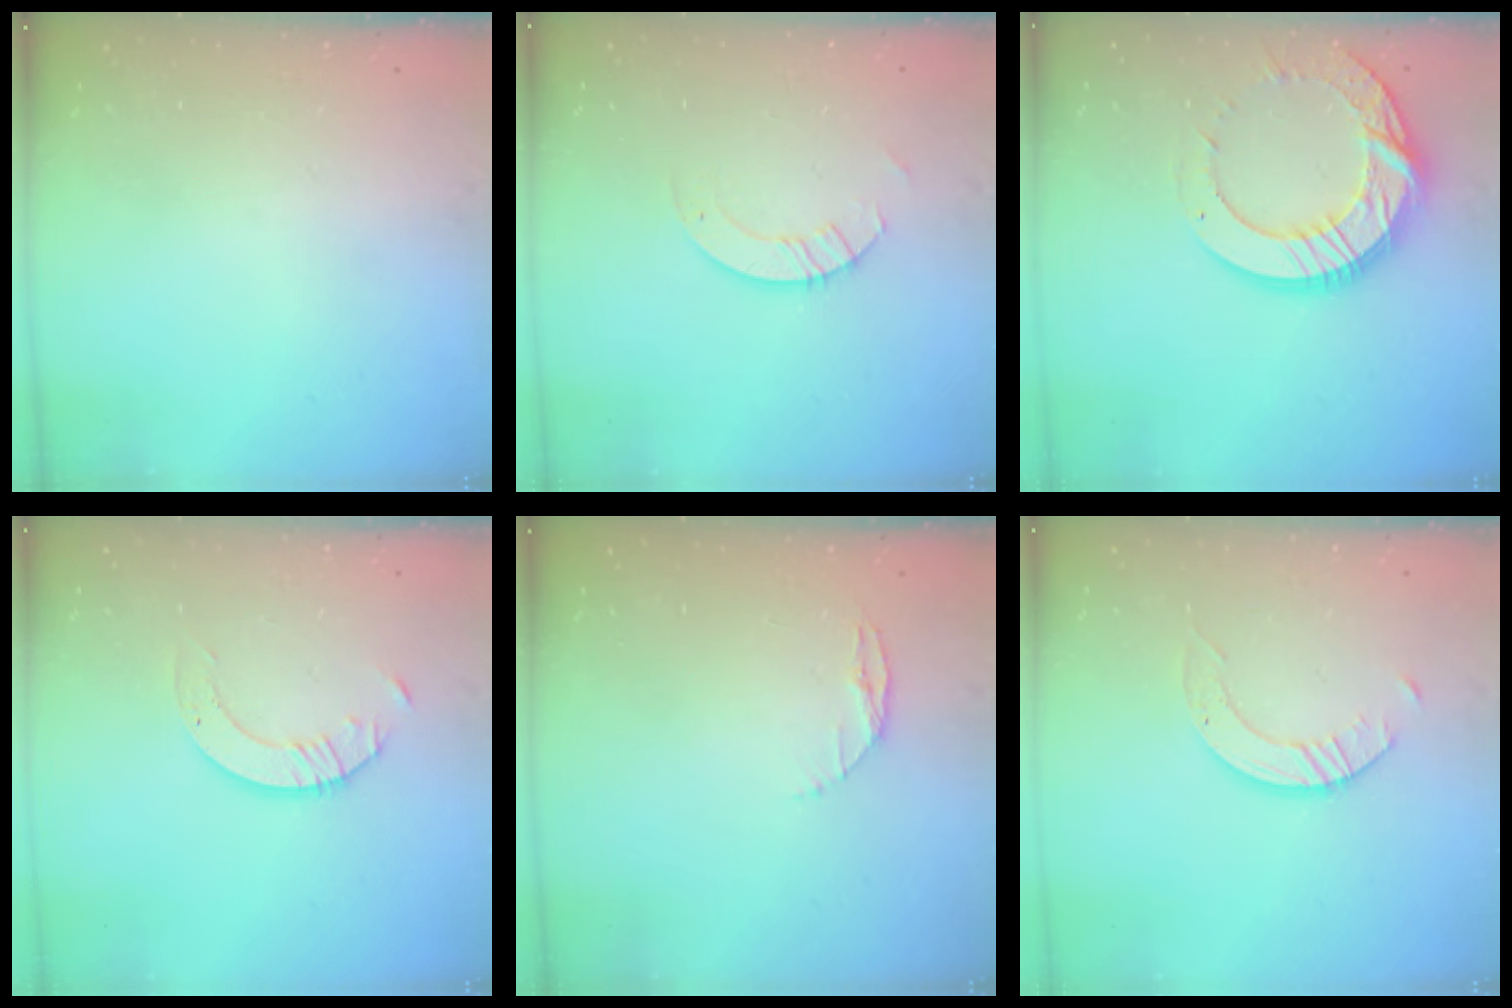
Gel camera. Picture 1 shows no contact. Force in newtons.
{"total": 2.6, "press": 2.6, "slide": 0.2}
{"total": 15.8, "press": 15.8, "slide": 1.3}
{"total": 2.1, "press": 2.1, "slide": 0.2}
{"total": 3.4, "press": 3.4, "slide": 0.4}
{"total": 2.9, "press": 2.9, "slide": 0.3}